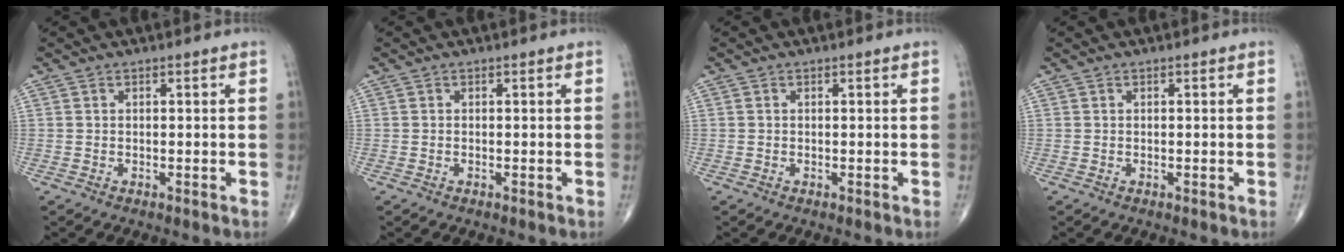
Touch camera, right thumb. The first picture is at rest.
{"total": 0.0}
{"total": 0.0}
{"total": 0.0}